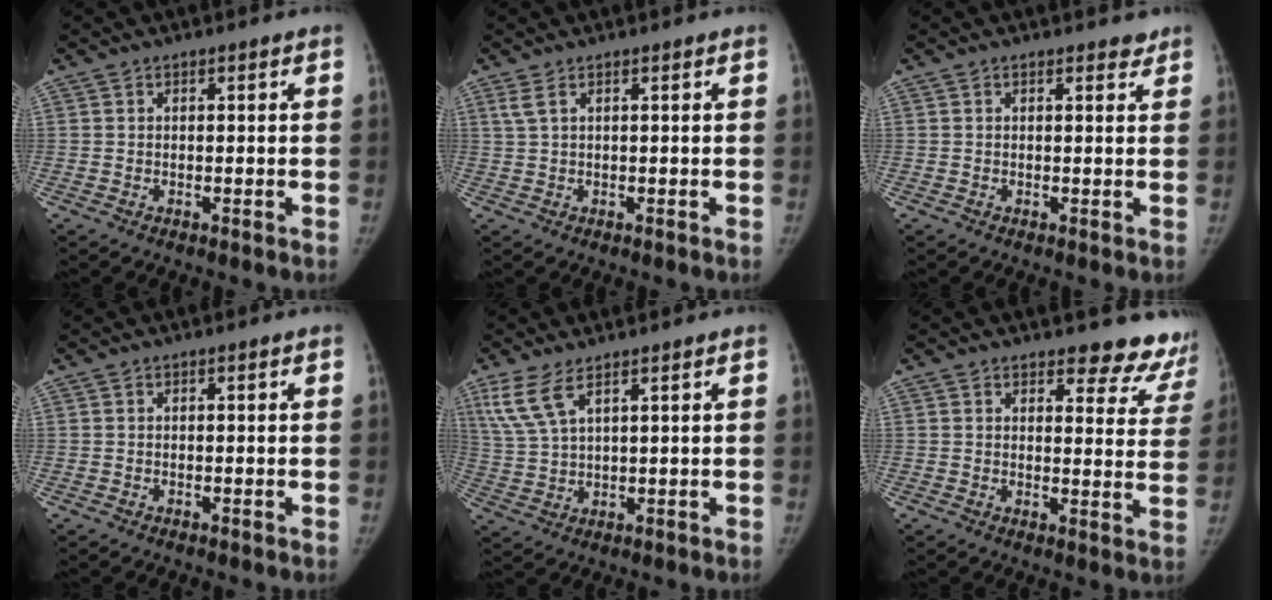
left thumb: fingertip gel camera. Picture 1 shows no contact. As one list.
[{"total": 2.0, "force": [1.2, 0.5, 1.5], "torque": [-0.042, 0.005, 0.033]}, {"total": 2.2, "force": [1.8, 1.0, 0.8], "torque": [0.007, -0.007, 0.019]}, {"total": 0.0}, {"total": 6.9, "force": [4.4, 2.2, 4.8], "torque": [-0.113, -0.011, 0.100]}, {"total": 11.0, "force": [10.2, 3.7, 2.1], "torque": [0.028, -0.078, 0.093]}]